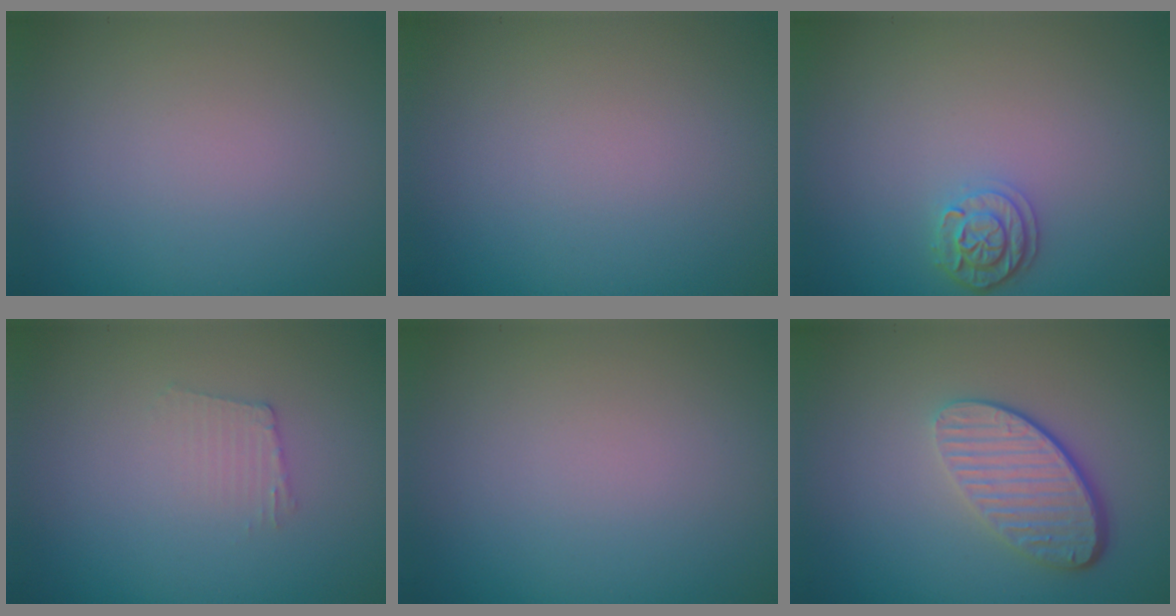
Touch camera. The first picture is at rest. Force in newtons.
{"total": 0.0}
{"total": 2.0, "press": 1.9, "slide": 0.5}
{"total": 1.2, "press": 1.2, "slide": 0.2}
{"total": 0.0}
{"total": 4.6, "press": 3.3, "slide": 3.2}